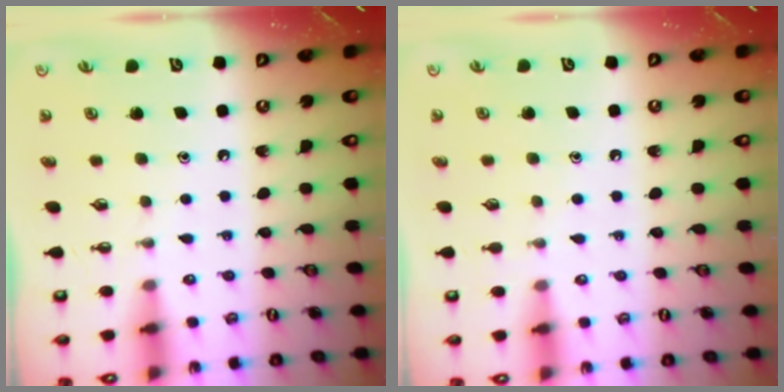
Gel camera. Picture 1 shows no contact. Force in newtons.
{"total": 3.5, "press": 3.5, "slide": 0.3}